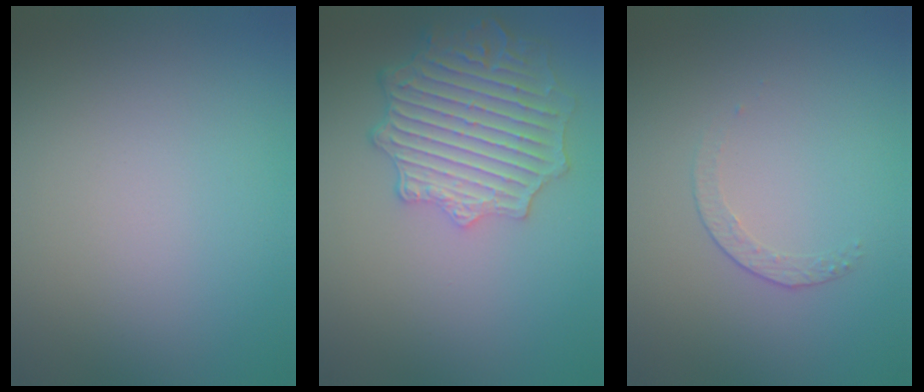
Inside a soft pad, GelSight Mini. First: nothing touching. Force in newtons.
{"total": 6.1, "press": 5.4, "slide": 2.9}
{"total": 1.4, "press": 0.7, "slide": 1.2}